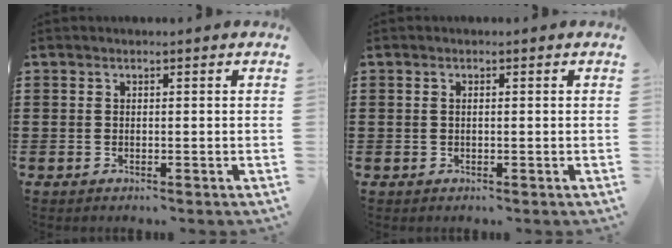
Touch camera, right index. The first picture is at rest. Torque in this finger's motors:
{"motor_torque": [-0.17, 0.27, -0.03, -0.01]}